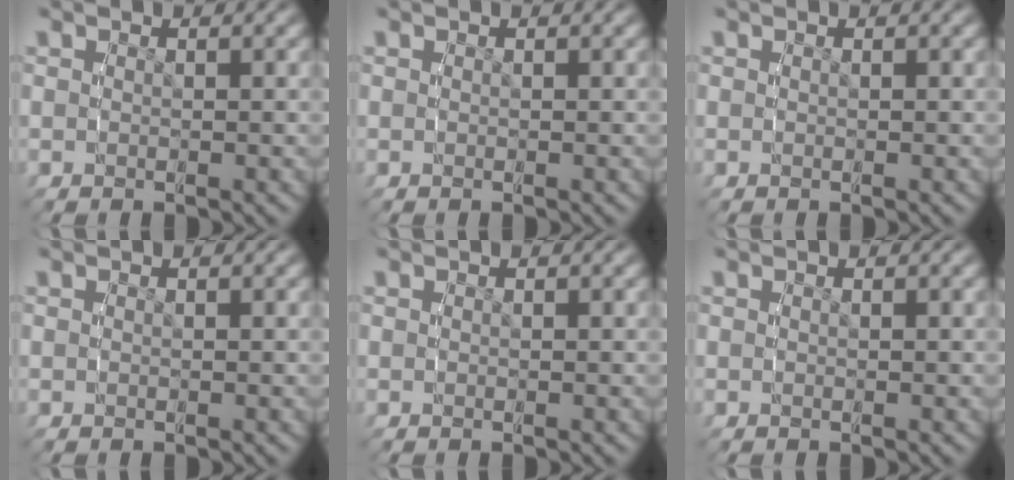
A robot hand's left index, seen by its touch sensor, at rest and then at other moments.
{"total": 0.0}
{"total": 0.0}
{"total": 0.0}
{"total": 0.0}
{"total": 0.0}